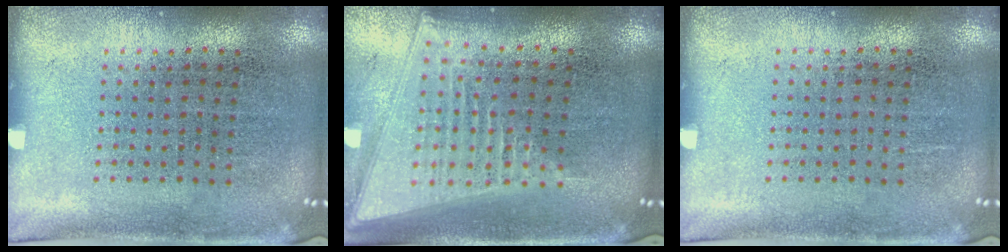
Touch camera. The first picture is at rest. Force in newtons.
{"total": 2.1, "press": 1.7, "slide": 1.1}
{"total": 0.0}